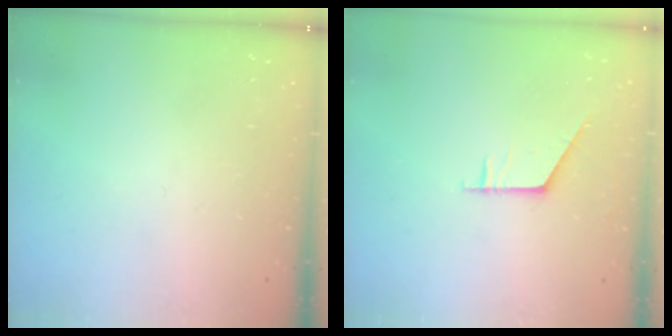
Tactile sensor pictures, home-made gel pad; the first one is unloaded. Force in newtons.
{"total": 4.4, "press": 4.4, "slide": 0.5}